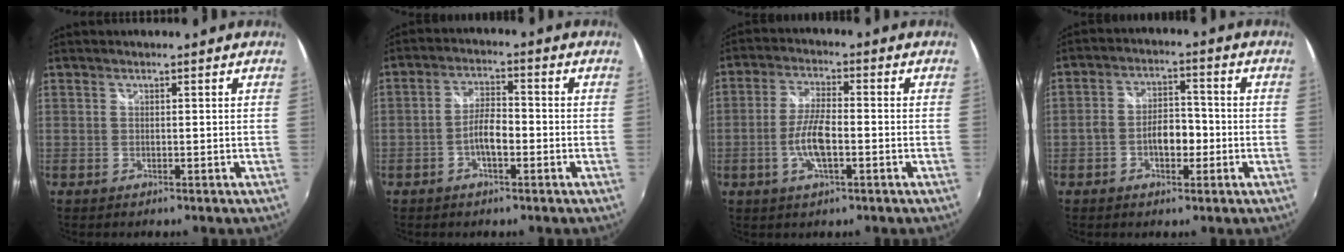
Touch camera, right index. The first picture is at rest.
{"total": 4.9, "force": [-1.9, 1.7, 4.2], "torque": [-0.083, 0.008, -0.035]}
{"total": 7.2, "force": [-2.2, 2.1, 6.5], "torque": [-0.135, 0.000, -0.043]}
{"total": 6.3, "force": [-2.1, 3.5, 4.9], "torque": [-0.093, 0.012, -0.033]}